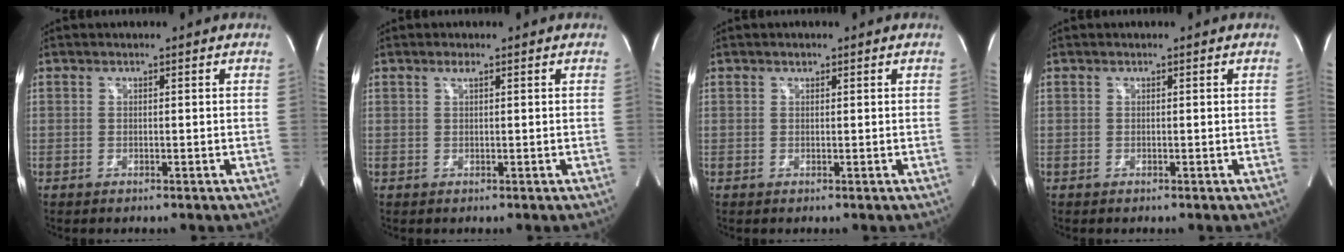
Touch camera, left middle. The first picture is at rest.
{"total": 0.8, "force": [0.5, 0.0, 0.7], "torque": [-0.013, 0.002, 0.010]}
{"total": 0.5, "force": [0.4, 0.3, 0.2], "torque": [-0.004, 0.000, 0.005]}
{"total": 0.0}